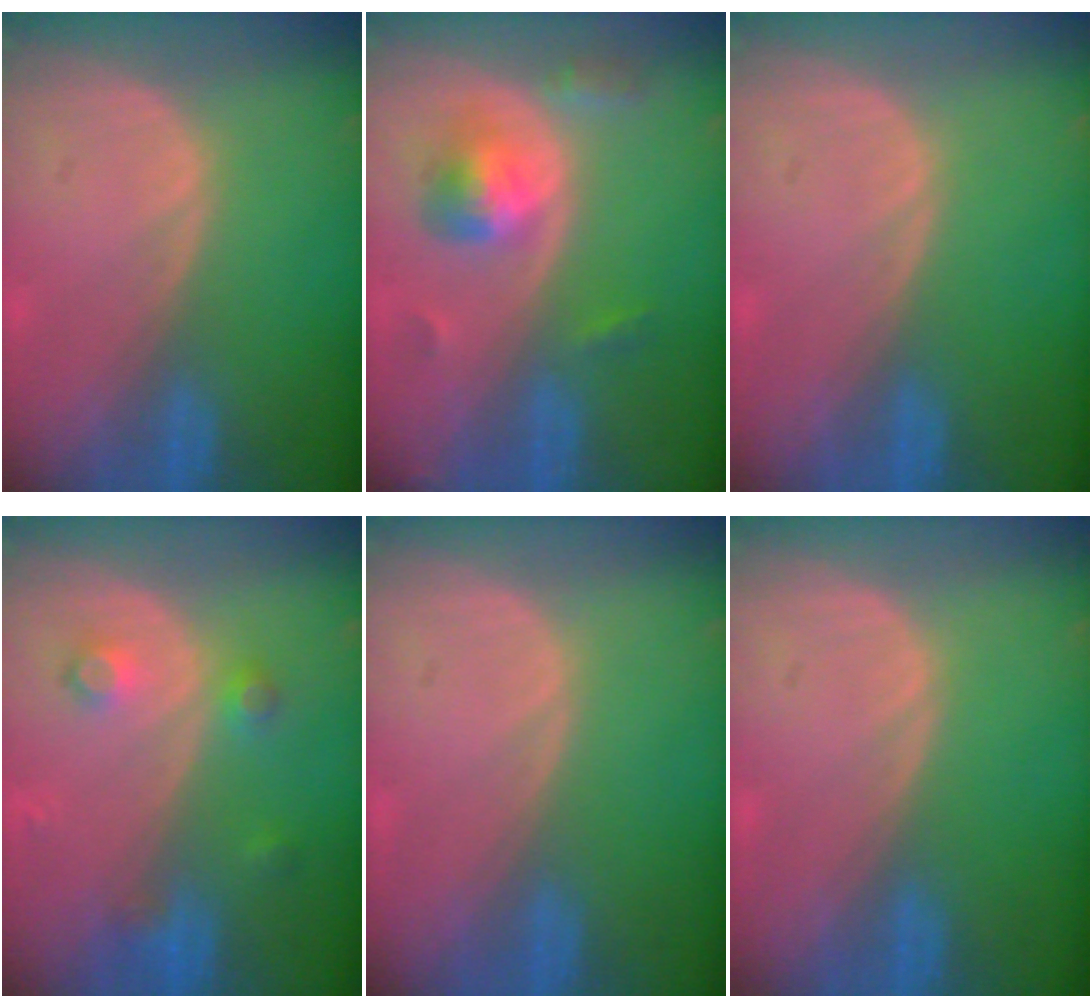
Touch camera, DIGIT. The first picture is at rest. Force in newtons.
{"total": 5.6, "press": 5.1, "slide": 2.2}
{"total": 0.0}
{"total": 3.8, "press": 3.4, "slide": 1.7}
{"total": 0.0}
{"total": 0.0}